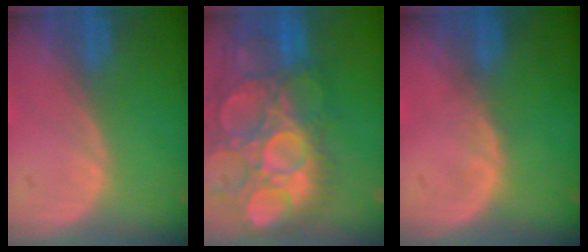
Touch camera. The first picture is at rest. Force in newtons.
{"total": 13.8, "press": 12.5, "slide": 5.8}
{"total": 0.9, "press": 0.9, "slide": 0.2}